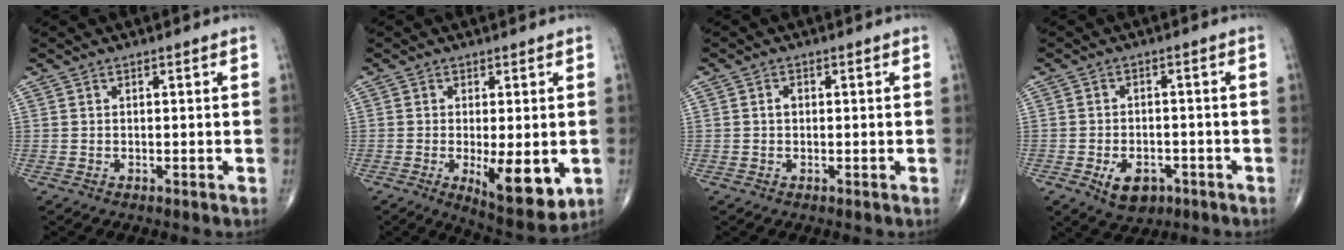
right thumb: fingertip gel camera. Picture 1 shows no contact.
{"total": 10.7, "force": [-2.4, 3.8, 9.7], "torque": [-0.134, -0.025, -0.026]}
{"total": 1.2, "force": [0.0, 0.9, 0.8], "torque": [-0.010, 0.003, -0.002]}
{"total": 6.3, "force": [-2.9, 4.1, 3.8], "torque": [-0.049, 0.013, -0.039]}